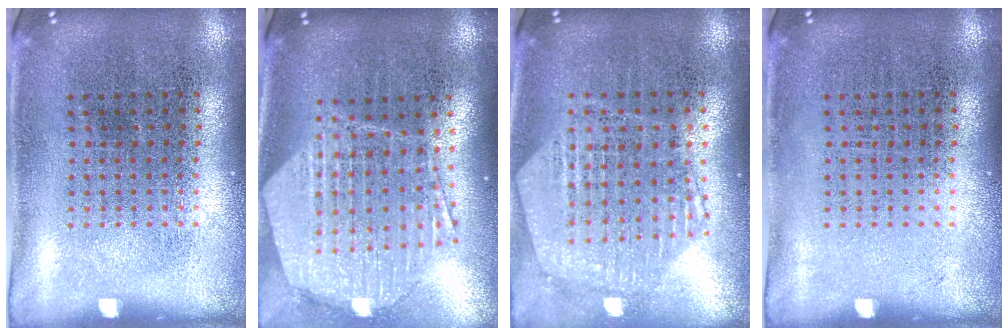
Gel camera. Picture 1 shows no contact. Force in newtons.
{"total": 2.2, "press": 1.9, "slide": 1.1}
{"total": 1.2, "press": 1.2, "slide": 0.1}
{"total": 0.0}